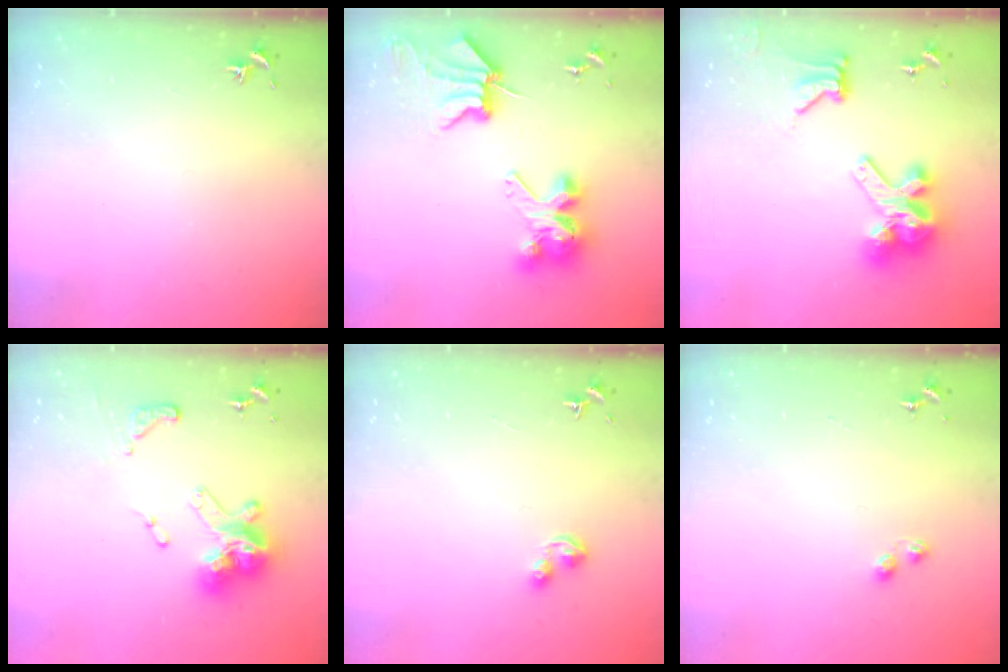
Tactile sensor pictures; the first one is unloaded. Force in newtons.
{"total": 9.5, "press": 9.4, "slide": 1.0}
{"total": 13.4, "press": 13.3, "slide": 1.7}
{"total": 16.9, "press": 16.8, "slide": 1.6}
{"total": 4.0, "press": 3.9, "slide": 0.8}
{"total": 3.6, "press": 3.6, "slide": 0.4}